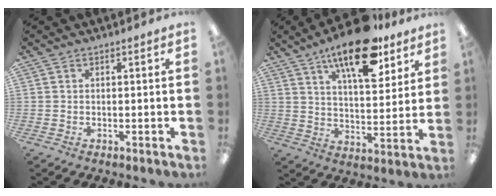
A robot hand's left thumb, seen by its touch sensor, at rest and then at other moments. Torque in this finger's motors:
{"motor_torque": [0.31, 0.36, 1.66, -1.11, 0.09]}